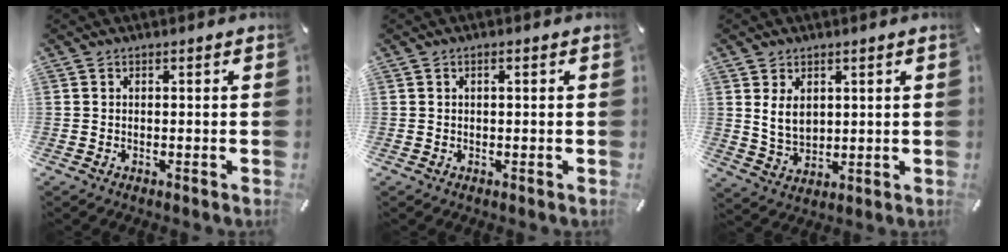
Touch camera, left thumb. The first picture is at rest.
{"total": 0.8, "force": [0.2, 0.1, 0.7], "torque": [-0.014, 0.002, 0.002]}
{"total": 6.0, "force": [2.2, 4.5, 3.4], "torque": [-0.065, -0.003, 0.038]}